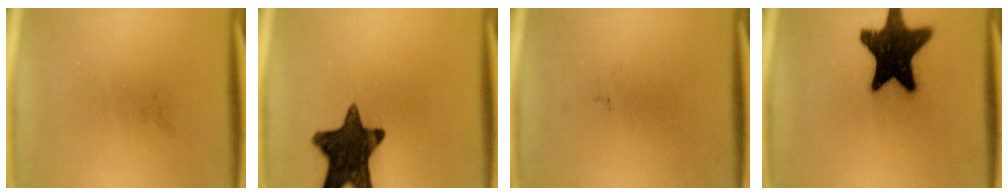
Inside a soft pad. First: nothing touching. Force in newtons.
{"total": 15.2}
{"total": 0.0}
{"total": 19.6}